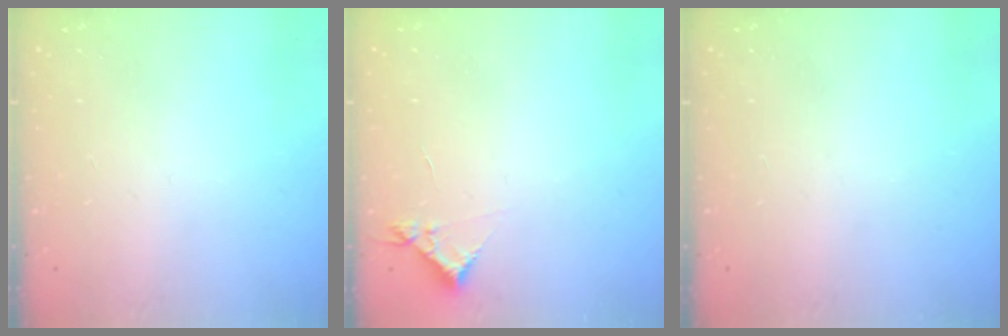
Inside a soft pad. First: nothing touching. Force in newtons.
{"total": 4.1, "press": 4.1, "slide": 0.5}
{"total": 0.0}